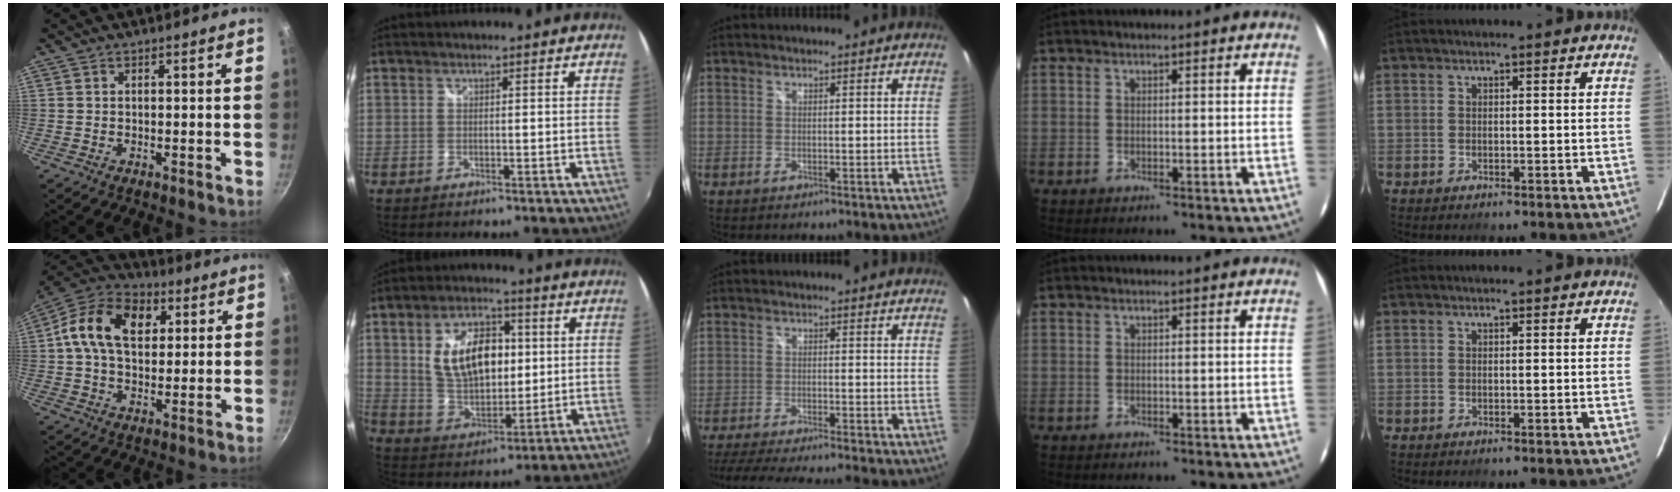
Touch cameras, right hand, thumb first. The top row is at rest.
{"thumb": {"total": 15.3, "force": [3.6, 10.5, 10.6], "torque": [-0.157, 0.015, 0.042]}, "index": {"total": 14.0, "force": [2.8, 8.2, 10.9], "torque": [-0.199, 0.011, 0.061]}, "middle": {"total": 13.0, "force": [-11.7, 0.1, 5.8], "torque": [-0.129, -0.018, -0.186]}}